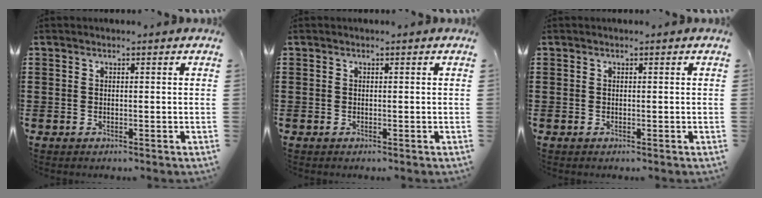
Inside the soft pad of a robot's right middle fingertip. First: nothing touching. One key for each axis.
{"total": 0.0}
{"total": 0.0}